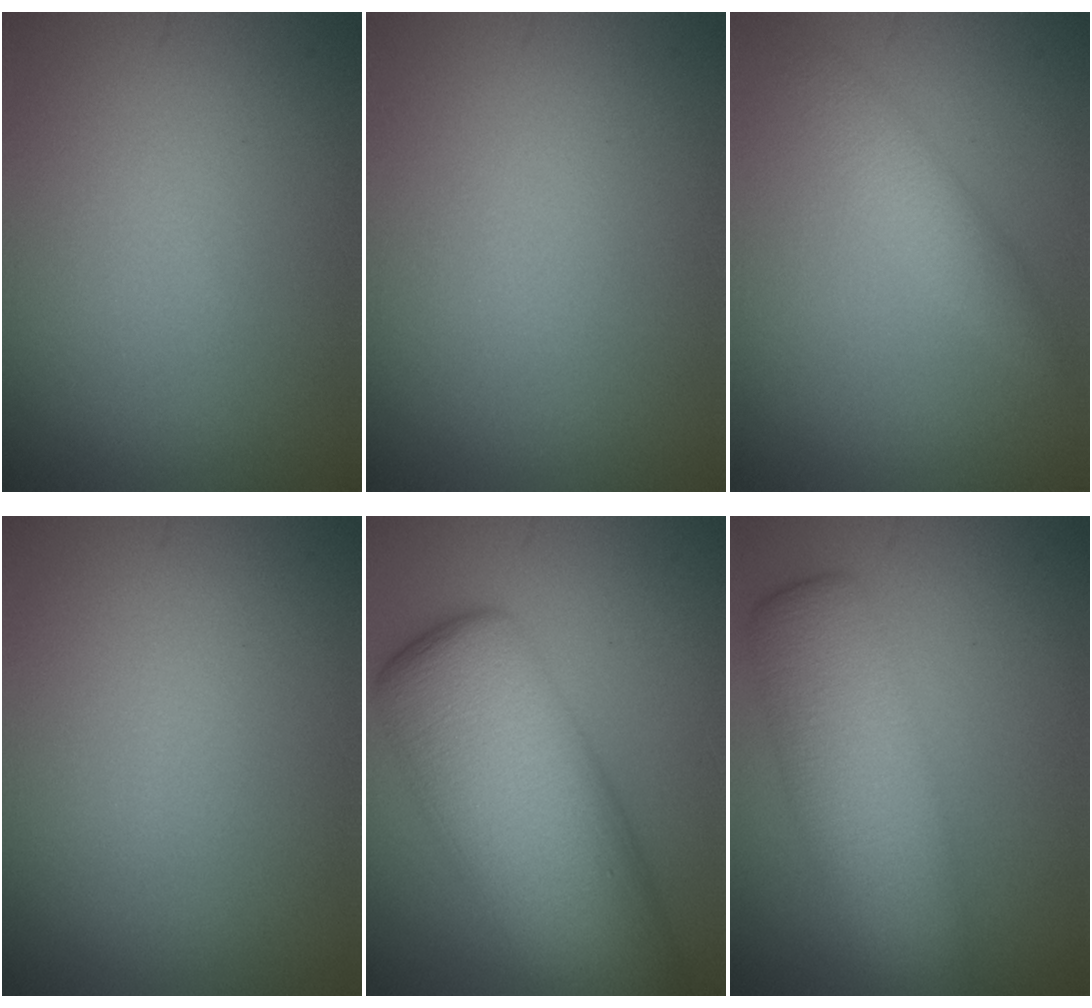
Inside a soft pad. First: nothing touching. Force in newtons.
{"total": 0.0}
{"total": 2.4, "press": 2.4, "slide": 0.1}
{"total": 0.0}
{"total": 13.2, "press": 13.2, "slide": 0.4}
{"total": 7.5, "press": 7.5, "slide": 0.3}